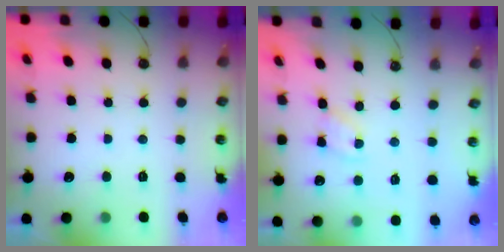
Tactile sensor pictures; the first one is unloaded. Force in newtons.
{"total": 2.8, "press": 2.8, "slide": 0.4}